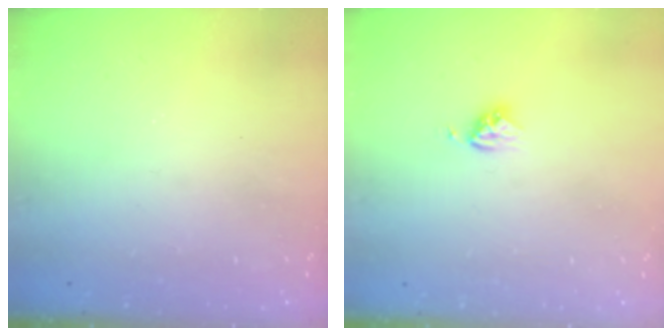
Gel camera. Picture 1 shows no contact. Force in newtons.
{"total": 3.6, "press": 3.6, "slide": 0.5}